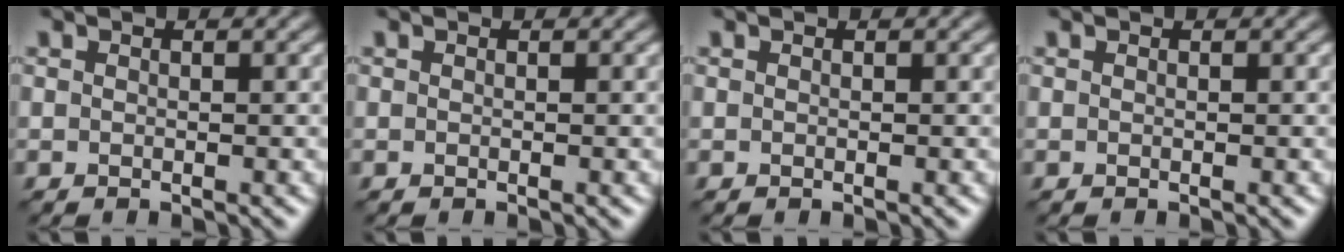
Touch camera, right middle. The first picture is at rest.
{"total": 0.0}
{"total": 0.0}
{"total": 0.0}